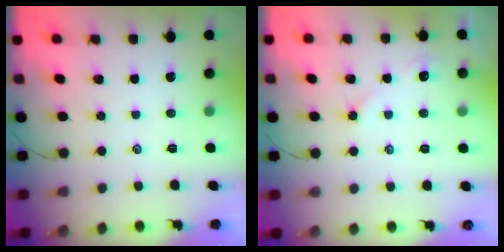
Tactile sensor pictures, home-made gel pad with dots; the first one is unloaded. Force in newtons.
{"total": 4.2, "press": 4.2, "slide": 0.7}